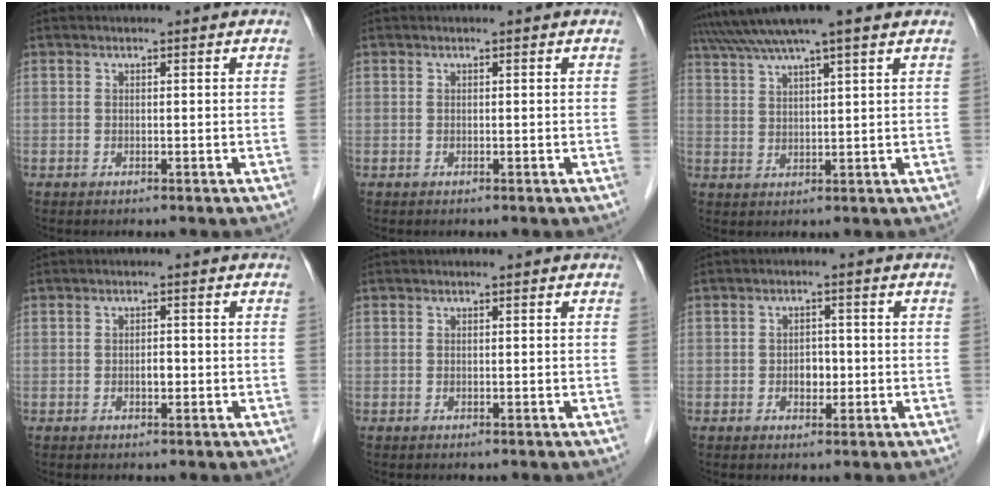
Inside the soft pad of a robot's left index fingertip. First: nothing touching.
{"total": 0.0}
{"total": 9.2, "force": [7.6, -0.6, 5.2], "torque": [-0.096, 0.036, 0.119]}
{"total": 1.3, "force": [-0.4, 0.6, 1.1], "torque": [-0.018, 0.002, -0.006]}
{"total": 0.0}
{"total": 2.5, "force": [-0.5, 1.7, 1.8], "torque": [-0.025, 0.006, -0.005]}